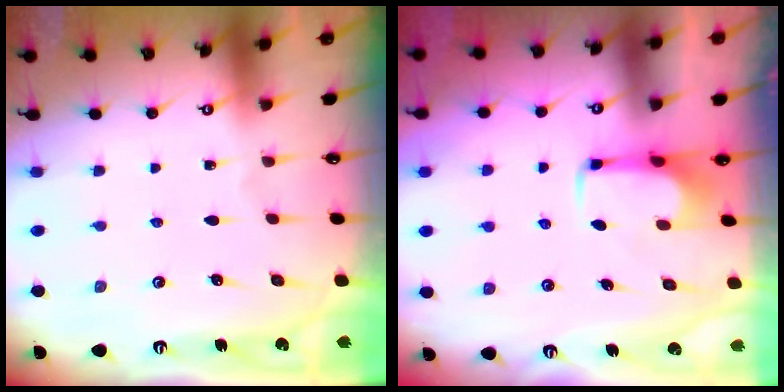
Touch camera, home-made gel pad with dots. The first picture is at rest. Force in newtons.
{"total": 1.8, "press": 1.8, "slide": 0.1}